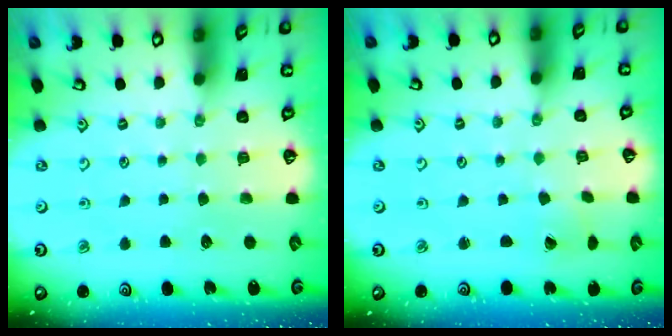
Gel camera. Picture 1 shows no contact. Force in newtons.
{"total": 0.6, "press": 0.6, "slide": 0.0}